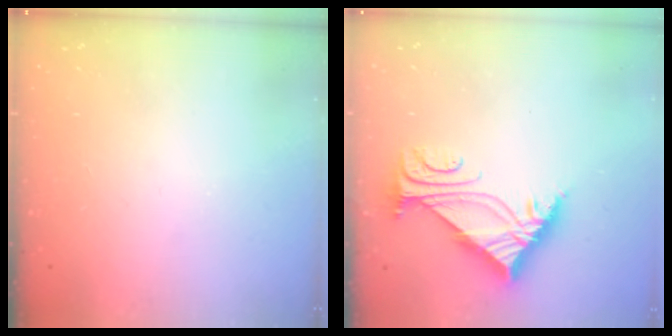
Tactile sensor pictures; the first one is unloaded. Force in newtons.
{"total": 7.5, "press": 7.5, "slide": 0.4}